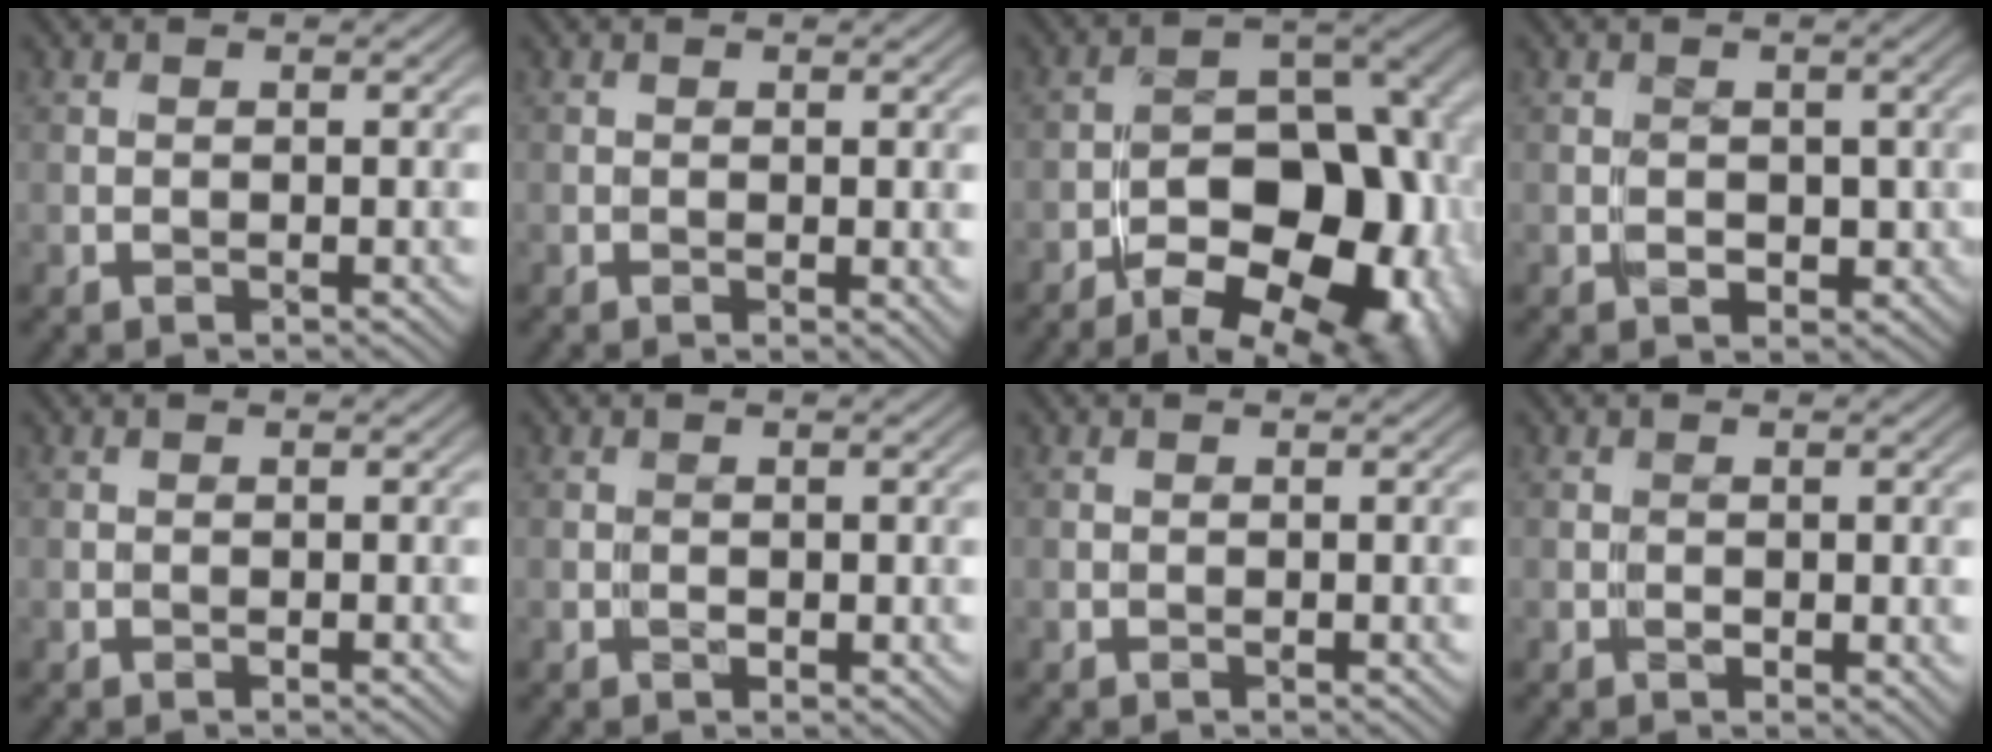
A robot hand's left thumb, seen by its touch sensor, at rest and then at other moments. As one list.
[{"total": 3.0, "force": [-0.5, 1.2, 2.6], "torque": [-0.030, -0.007, -0.003]}, {"total": 18.5, "force": [-9.3, 11.1, 11.5], "torque": [-0.113, 0.009, -0.120]}, {"total": 1.7, "force": [0.0, 1.7, 0.5], "torque": [-0.003, -0.011, 0.008]}, {"total": 0.0}, {"total": 1.1, "force": [0.1, 0.8, 0.8], "torque": [-0.006, -0.005, 0.009]}, {"total": 1.1, "force": [-0.2, 0.3, 1.1], "torque": [-0.014, -0.001, 0.000]}, {"total": 2.9, "force": [-0.1, 1.6, 2.4], "torque": [-0.025, -0.007, 0.005]}]